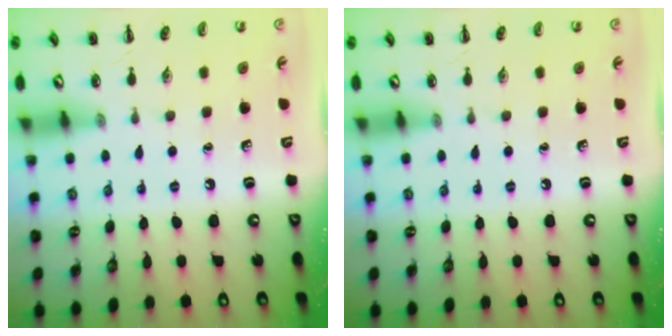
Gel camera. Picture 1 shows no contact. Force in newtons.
{"total": 0.0}